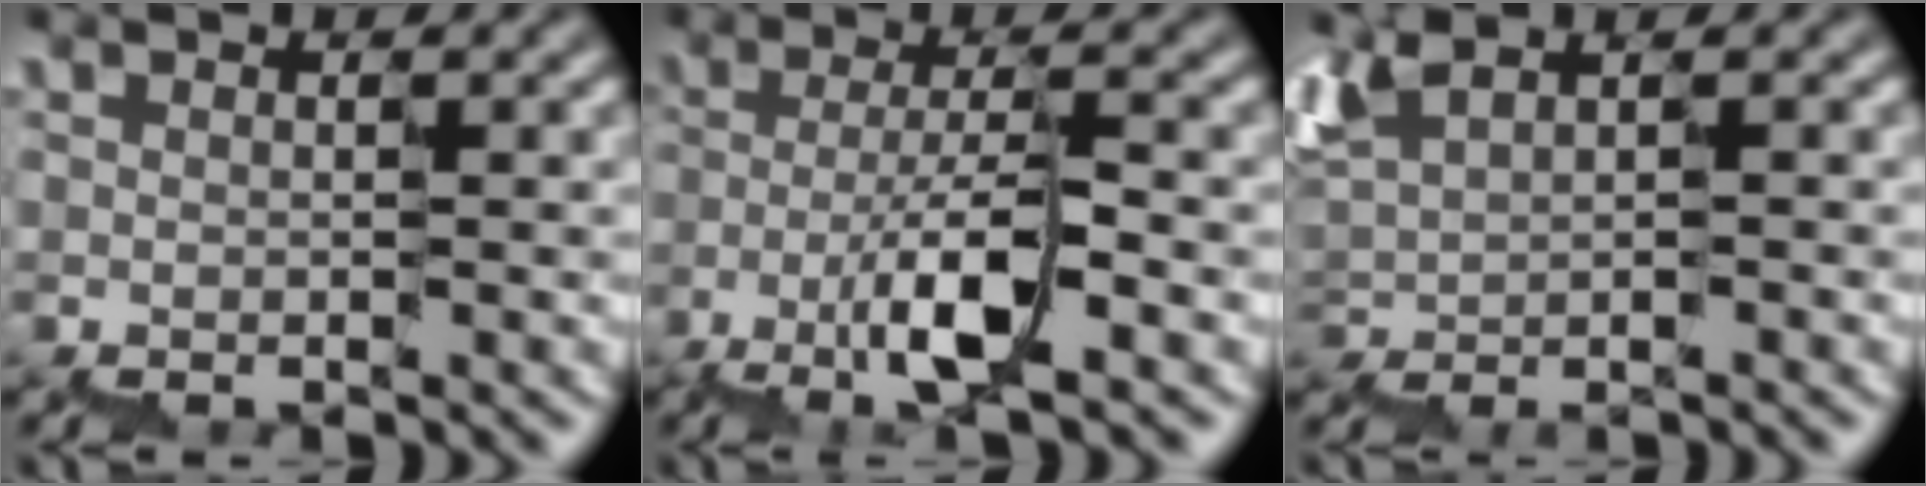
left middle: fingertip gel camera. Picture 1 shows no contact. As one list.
[{"total": 4.7, "force": [-2.1, 0.7, 4.1], "torque": [-0.071, 0.011, -0.042]}, {"total": 2.3, "force": [0.5, 1.1, 2.0], "torque": [-0.054, 0.003, 0.010]}]